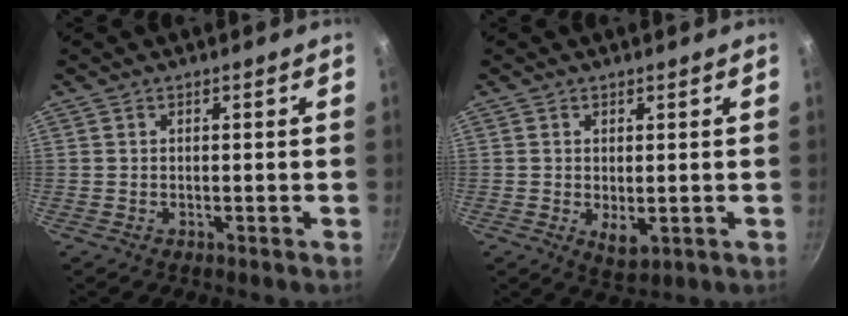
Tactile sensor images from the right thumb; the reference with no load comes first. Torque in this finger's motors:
{"motor_torque": [-0.20, 0.13, -0.01, 0.10, 0.00]}